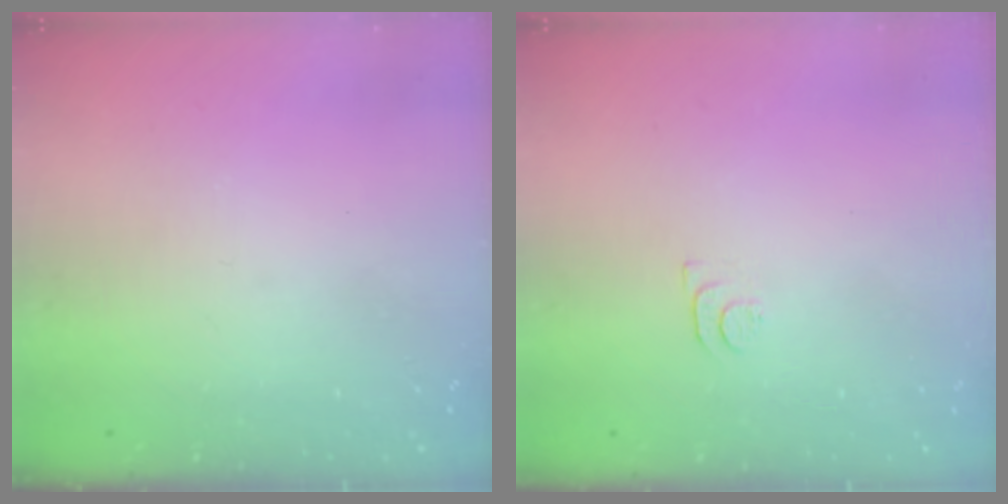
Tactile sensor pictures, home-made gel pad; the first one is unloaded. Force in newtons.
{"total": 7.2, "press": 7.1, "slide": 0.8}